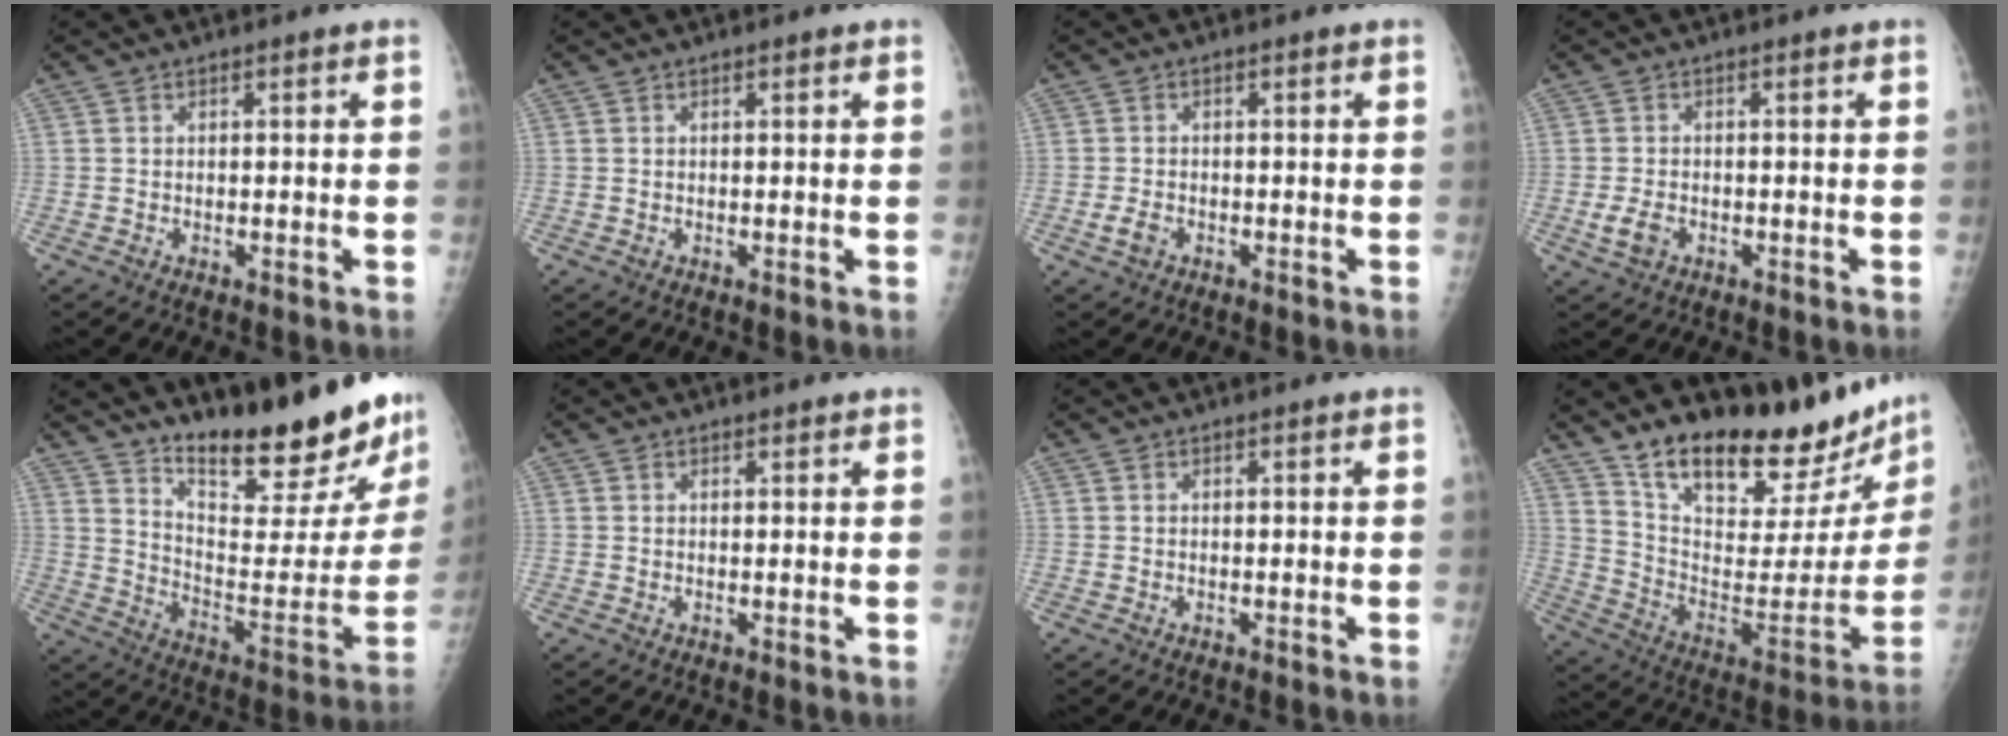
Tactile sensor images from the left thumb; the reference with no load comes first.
{"total": 0.5, "force": [0.3, 0.2, 0.4], "torque": [-0.005, 0.000, 0.003]}
{"total": 2.1, "force": [-1.0, 1.4, 1.2], "torque": [-0.026, 0.002, -0.017]}
{"total": 3.1, "force": [-1.2, 2.1, 1.9], "torque": [-0.041, 0.001, -0.019]}
{"total": 24.4, "force": [19.4, 5.3, 13.8], "torque": [-0.170, -0.142, 0.284]}
{"total": 0.7, "force": [0.6, 0.2, 0.2], "torque": [-0.004, -0.003, 0.008]}
{"total": 0.0}
{"total": 26.3, "force": [21.9, 8.4, 12.0], "torque": [-0.149, -0.127, 0.330]}